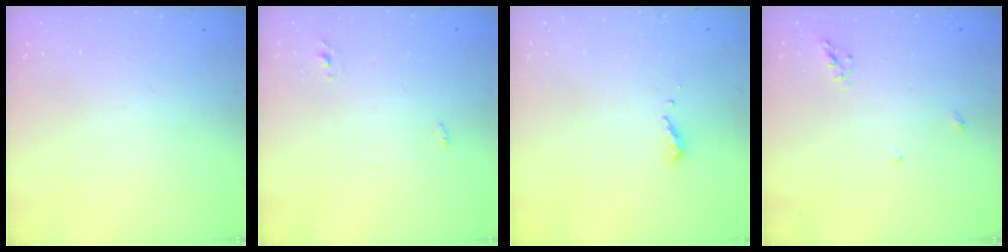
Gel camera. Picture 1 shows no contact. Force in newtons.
{"total": 2.7, "press": 2.6, "slide": 0.8}
{"total": 4.2, "press": 4.2, "slide": 0.3}
{"total": 5.6, "press": 5.6, "slide": 0.7}